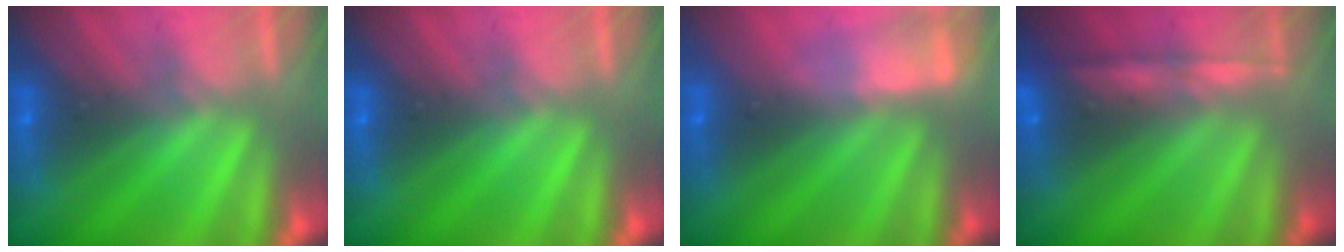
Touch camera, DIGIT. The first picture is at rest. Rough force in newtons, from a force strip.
{"total": 0.0}
{"total": 2.9}
{"total": 6.9}